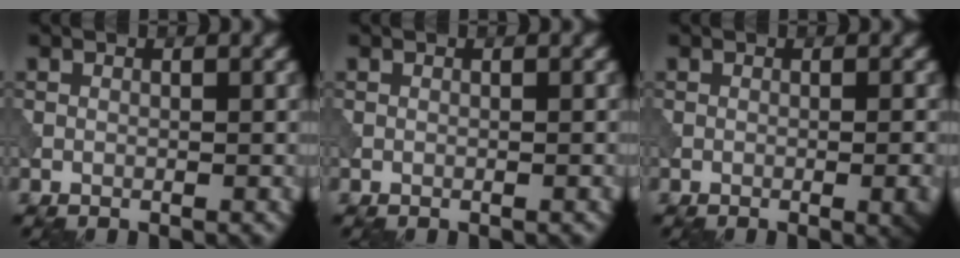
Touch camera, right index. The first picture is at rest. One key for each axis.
{"total": 0.0}
{"total": 3.2, "fx": -0.7, "fy": 1.1, "fz": 2.9, "tx": -0.026, "ty": -0.002, "tz": -0.005}